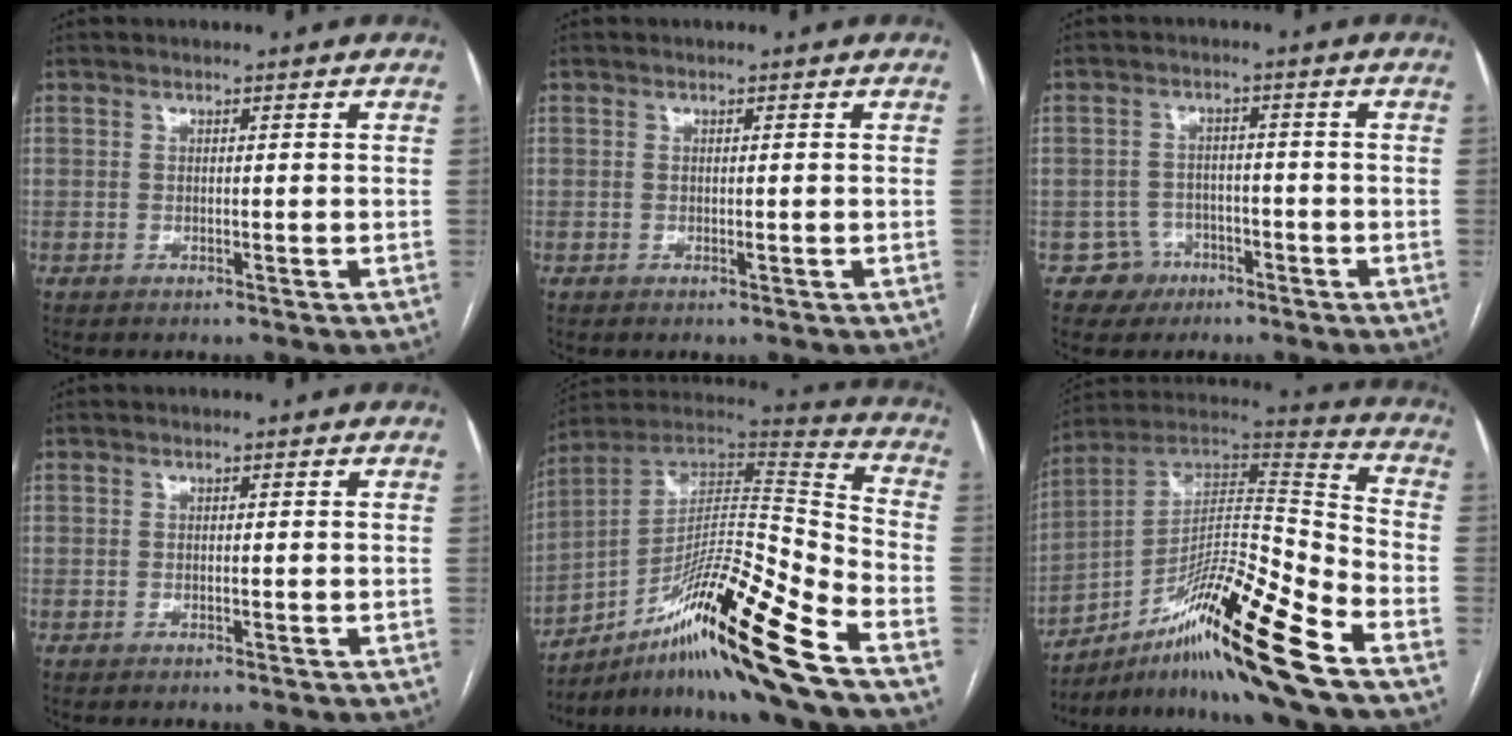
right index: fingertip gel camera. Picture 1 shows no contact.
{"total": 0.6, "force": [-0.1, 0.0, 0.6], "torque": [-0.013, -0.003, 0.000]}
{"total": 4.4, "force": [-2.3, 3.8, -0.5], "torque": [0.018, 0.016, -0.034]}
{"total": 0.0}
{"total": 22.3, "force": [-13.9, -0.5, 17.5], "torque": [-0.281, 0.006, -0.242]}
{"total": 21.0, "force": [-12.9, -0.1, 16.6], "torque": [-0.283, 0.007, -0.223]}